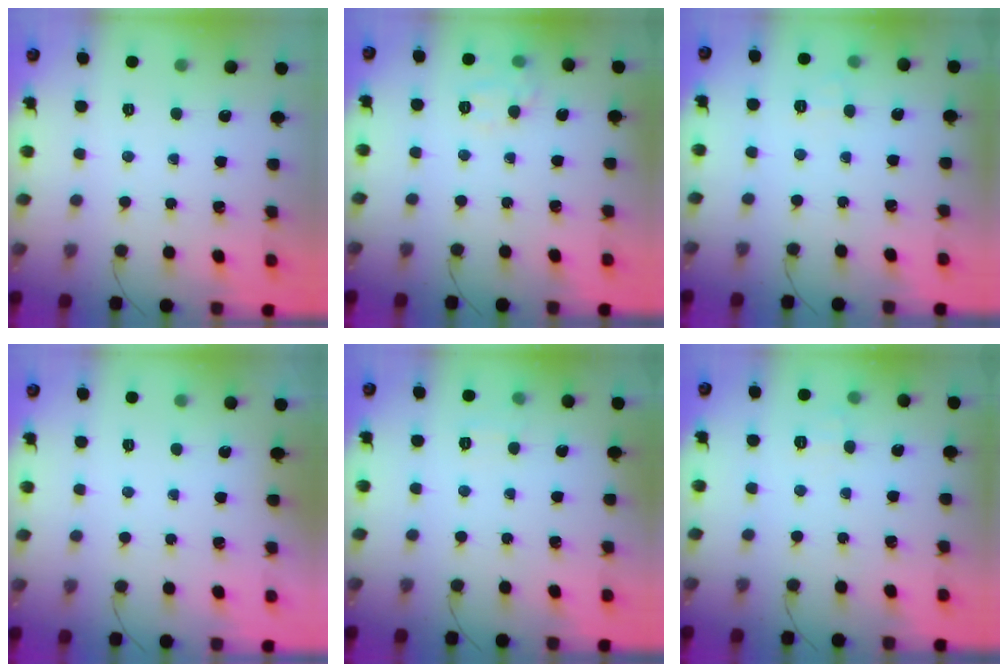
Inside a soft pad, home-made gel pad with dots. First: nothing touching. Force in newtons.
{"total": 8.2, "press": 8.2, "slide": 1.0}
{"total": 5.8, "press": 5.6, "slide": 1.6}
{"total": 1.9, "press": 1.9, "slide": 0.3}
{"total": 2.7, "press": 2.2, "slide": 1.6}
{"total": 6.2, "press": 6.0, "slide": 1.5}